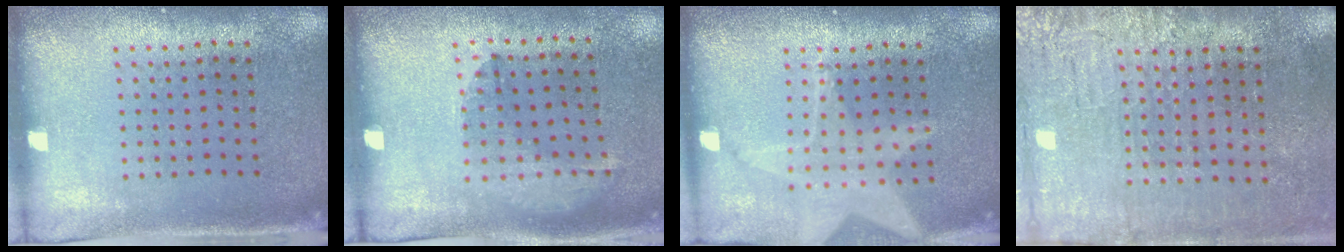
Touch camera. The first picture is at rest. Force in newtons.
{"total": 1.3, "press": 0.9, "slide": 0.9}
{"total": 1.3, "press": 1.3, "slide": 0.1}
{"total": 4.1, "press": 3.7, "slide": 1.7}